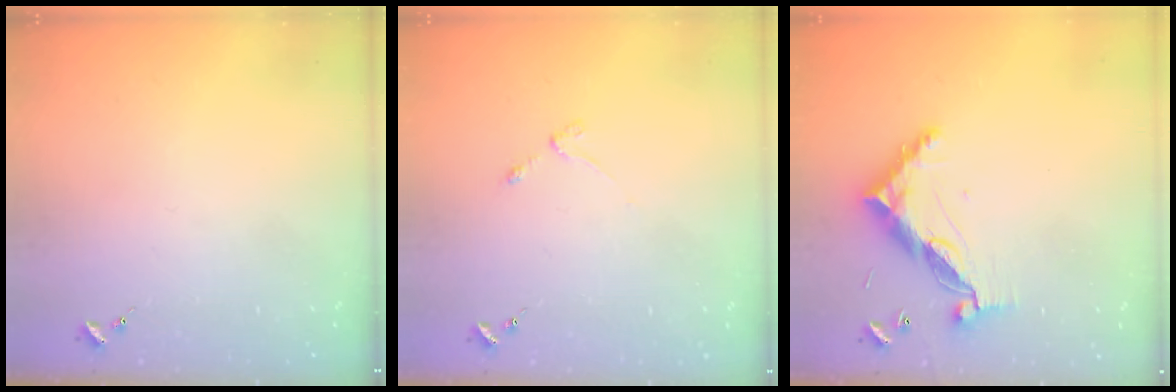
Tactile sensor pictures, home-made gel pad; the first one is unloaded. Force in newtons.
{"total": 3.0, "press": 2.9, "slide": 0.5}
{"total": 11.5, "press": 11.4, "slide": 1.0}